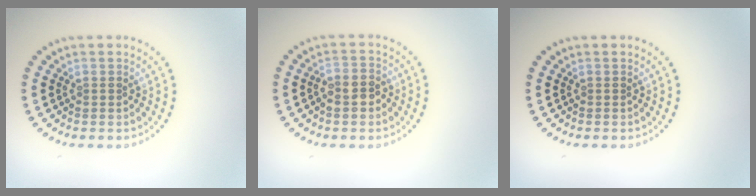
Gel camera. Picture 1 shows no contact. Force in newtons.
{"total": 2.3, "press": 2.2, "slide": 0.8}
{"total": 0.0}